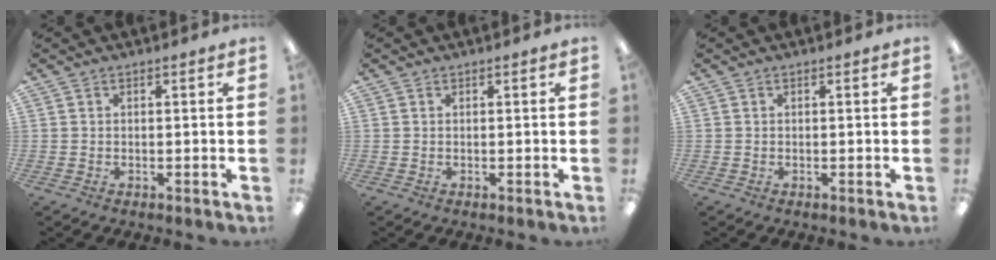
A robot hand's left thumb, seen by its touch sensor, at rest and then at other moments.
{"total": 0.0}
{"total": 0.0}